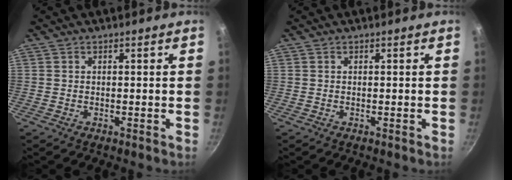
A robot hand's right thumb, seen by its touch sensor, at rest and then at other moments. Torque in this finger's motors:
{"motor_torque": [0.00, 0.00, 0.00, 0.00, 0.00]}